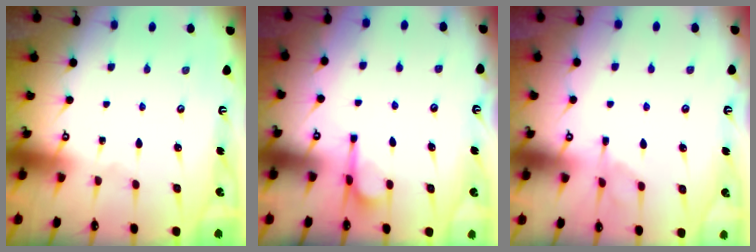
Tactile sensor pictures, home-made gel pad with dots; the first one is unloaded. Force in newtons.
{"total": 4.3, "press": 4.2, "slide": 0.6}
{"total": 1.6, "press": 1.0, "slide": 1.2}